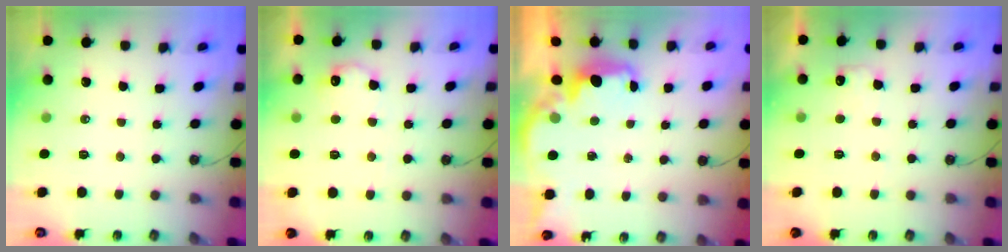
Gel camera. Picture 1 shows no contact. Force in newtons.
{"total": 8.2, "press": 8.2, "slide": 0.6}
{"total": 2.0, "press": 1.9, "slide": 0.8}
{"total": 7.1, "press": 7.1, "slide": 0.8}